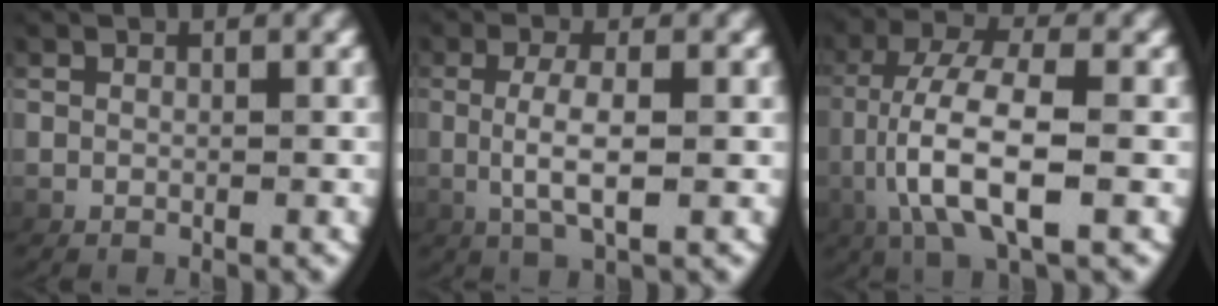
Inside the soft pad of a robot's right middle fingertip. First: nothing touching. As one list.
[{"total": 3.4, "force": [0.0, 0.5, 3.4], "torque": [-0.076, -0.007, 0.008]}, {"total": 6.6, "force": [-0.7, 2.4, 6.2], "torque": [-0.146, -0.018, 0.005]}]